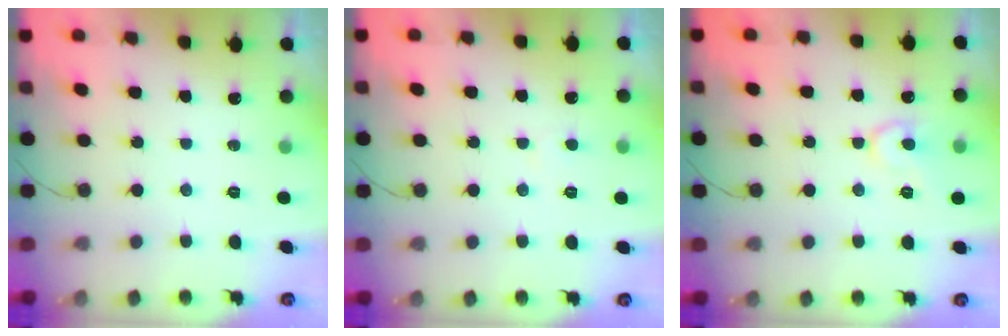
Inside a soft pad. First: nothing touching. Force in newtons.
{"total": 2.3, "press": 2.3, "slide": 0.3}
{"total": 8.6, "press": 8.6, "slide": 0.8}